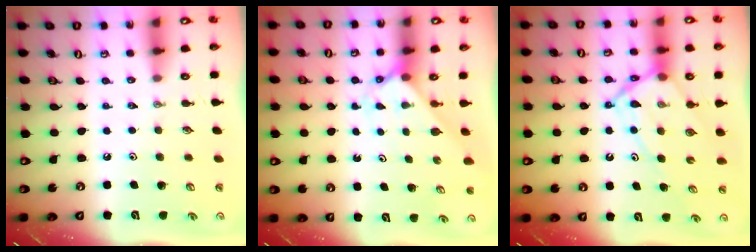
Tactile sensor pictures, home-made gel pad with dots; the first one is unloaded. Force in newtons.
{"total": 2.4, "press": 2.4, "slide": 0.2}
{"total": 11.9, "press": 11.8, "slide": 1.2}